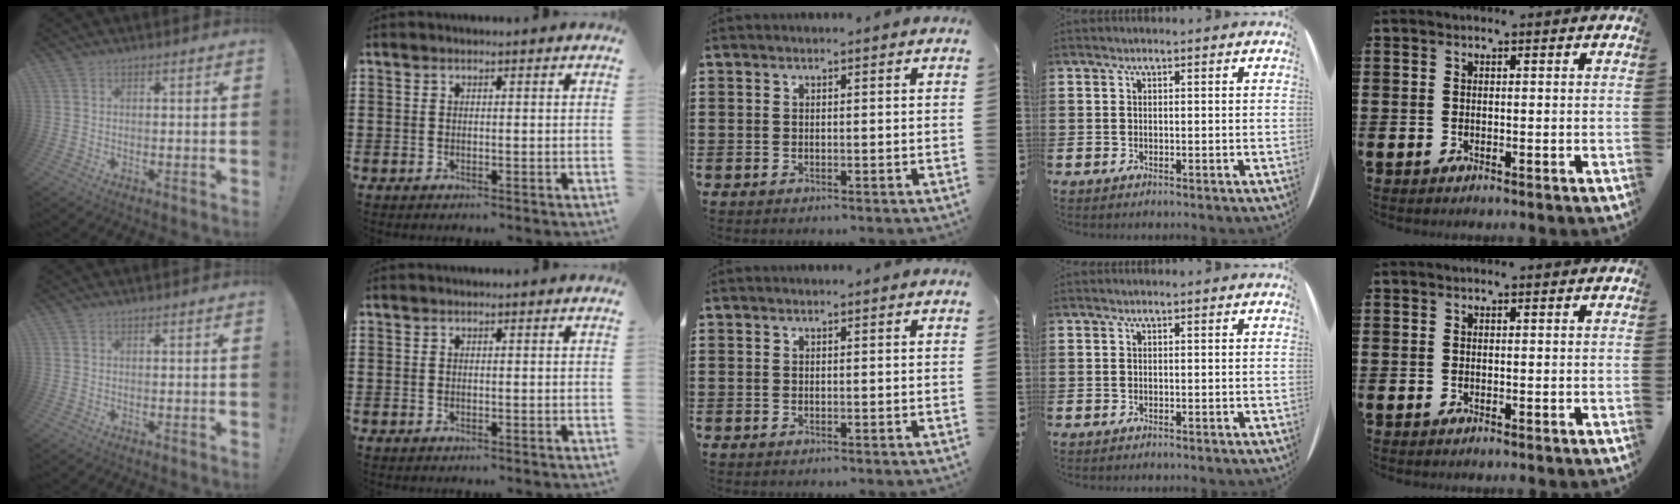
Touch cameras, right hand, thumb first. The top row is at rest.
{}